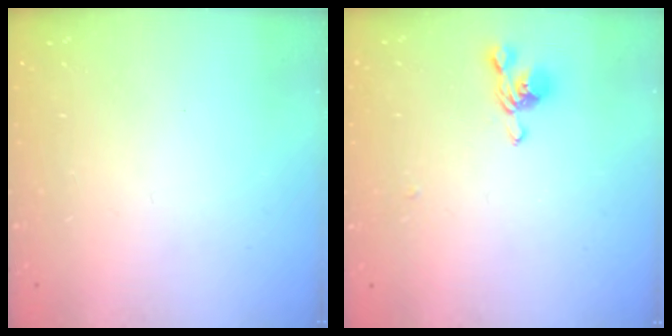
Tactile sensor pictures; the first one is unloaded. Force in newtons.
{"total": 4.1, "press": 4.1, "slide": 0.3}